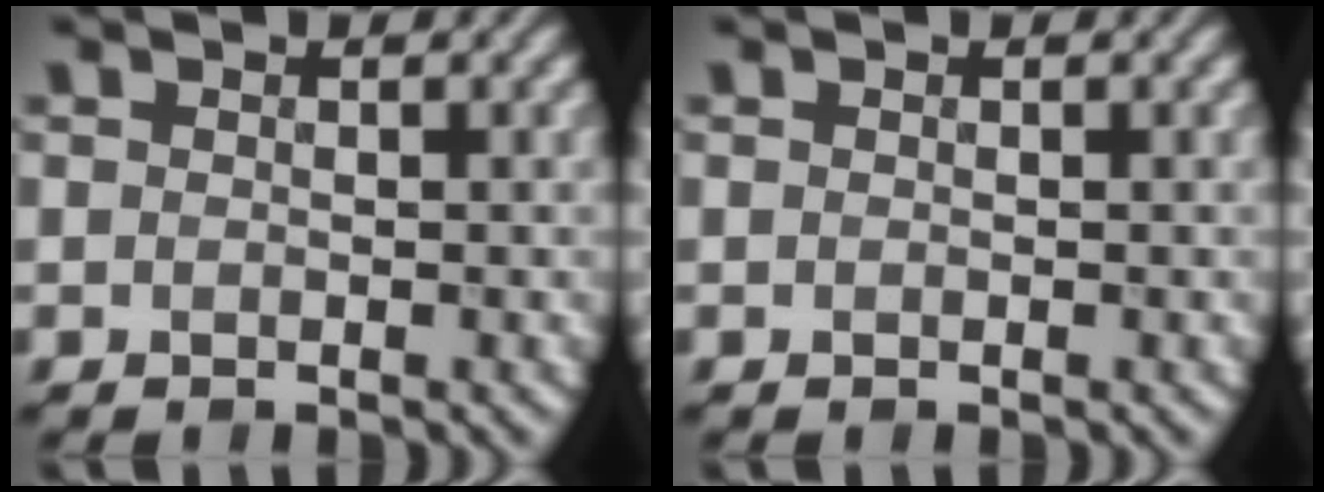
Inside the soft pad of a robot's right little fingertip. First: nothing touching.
{"total": 0.0}